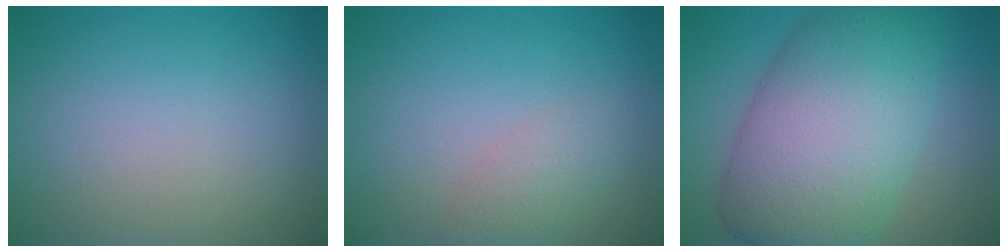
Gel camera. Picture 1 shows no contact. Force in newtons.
{"total": 2.0, "press": 2.0, "slide": 0.1}
{"total": 12.0, "press": 12.0, "slide": 0.2}